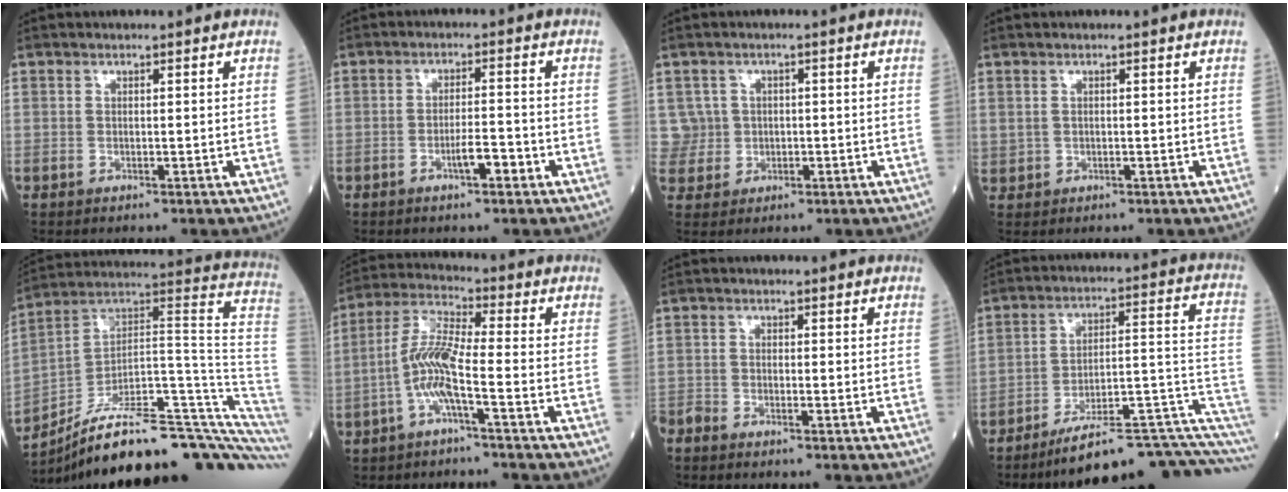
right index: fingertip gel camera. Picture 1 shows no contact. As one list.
[{"total": 3.6, "force": [-1.9, 0.7, 3.0], "torque": [-0.049, 0.004, -0.032]}, {"total": 4.2, "force": [0.4, 4.2, -0.4], "torque": [0.021, 0.014, 0.012]}, {"total": 1.0, "force": [0.2, 0.9, 0.3], "torque": [-0.005, 0.003, 0.010]}, {"total": 28.2, "force": [-20.8, 2.9, 18.8], "torque": [-0.166, 0.049, -0.310]}, {"total": 7.2, "force": [-2.7, 0.5, 6.7], "torque": [-0.146, 0.016, -0.057]}, {"total": 1.2, "force": [-1.1, 0.3, 0.5], "torque": [-0.014, -0.002, -0.020]}, {"total": 17.4, "force": [-10.7, 2.2, 13.6], "torque": [-0.129, 0.068, -0.158]}]